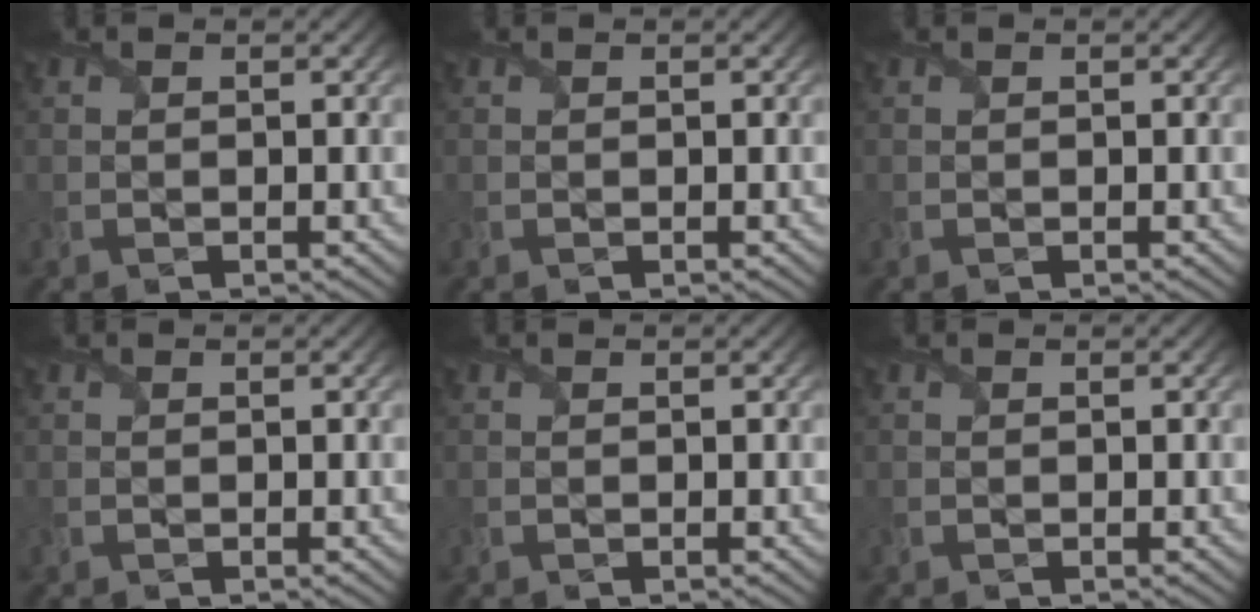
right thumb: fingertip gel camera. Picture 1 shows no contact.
{"total": 0.0}
{"total": 0.0}
{"total": 0.0}
{"total": 0.0}
{"total": 0.0}